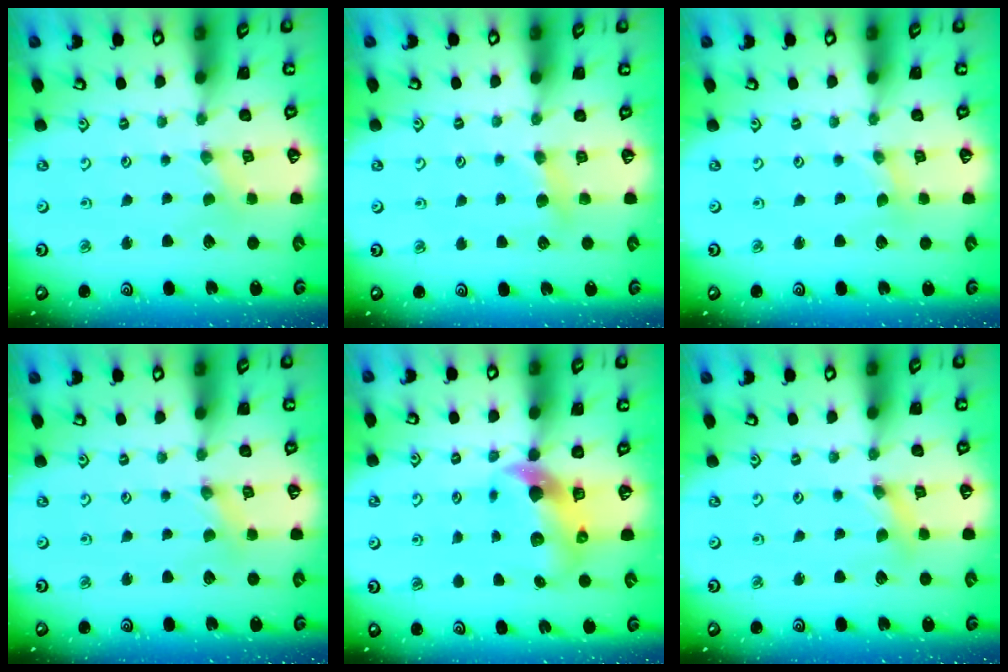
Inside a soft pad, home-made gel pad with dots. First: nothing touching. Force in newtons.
{"total": 5.9, "press": 5.9, "slide": 0.9}
{"total": 0.0}
{"total": 1.7, "press": 1.7, "slide": 0.3}
{"total": 8.3, "press": 8.2, "slide": 1.2}
{"total": 2.3, "press": 2.3, "slide": 0.3}